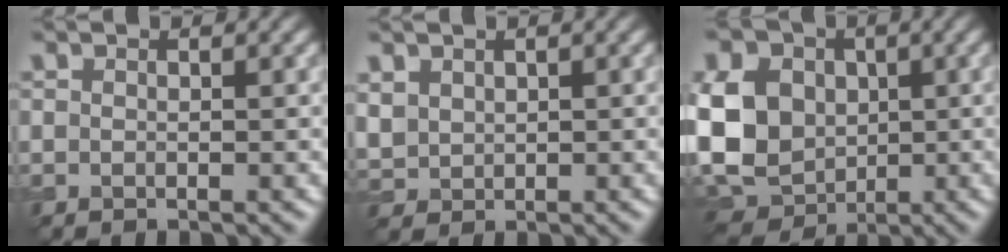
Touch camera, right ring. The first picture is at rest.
{"total": 1.4, "force": [1.0, 0.9, -0.2], "torque": [-0.004, 0.007, 0.032]}
{"total": 10.6, "force": [0.5, 8.6, 6.2], "torque": [-0.149, 0.010, 0.003]}